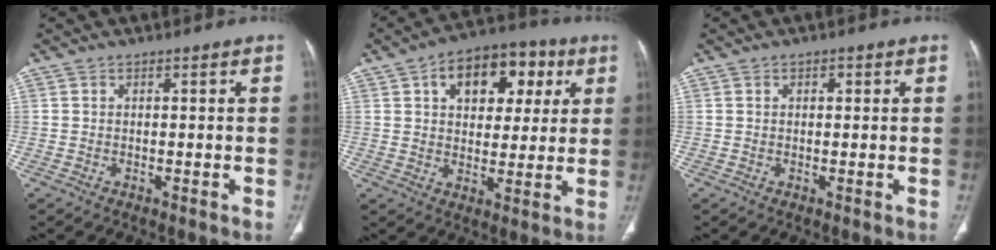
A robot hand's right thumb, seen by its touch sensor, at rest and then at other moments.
{"total": 15.2, "force": [5.8, 9.5, 10.4], "torque": [-0.102, 0.005, 0.086]}
{"total": 1.3, "force": [0.6, 0.7, 0.9], "torque": [-0.012, 0.000, 0.008]}